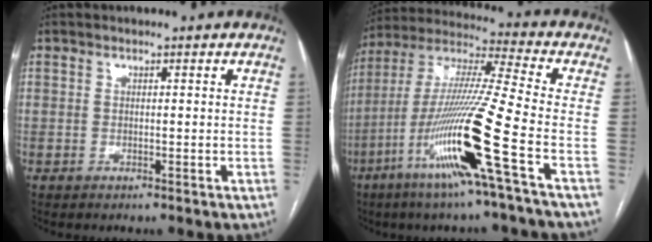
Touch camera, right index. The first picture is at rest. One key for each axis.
{"total": 18.7, "fx": -7.6, "fy": -1.5, "fz": 17.0, "tx": -0.349, "ty": -0.027, "tz": -0.152}